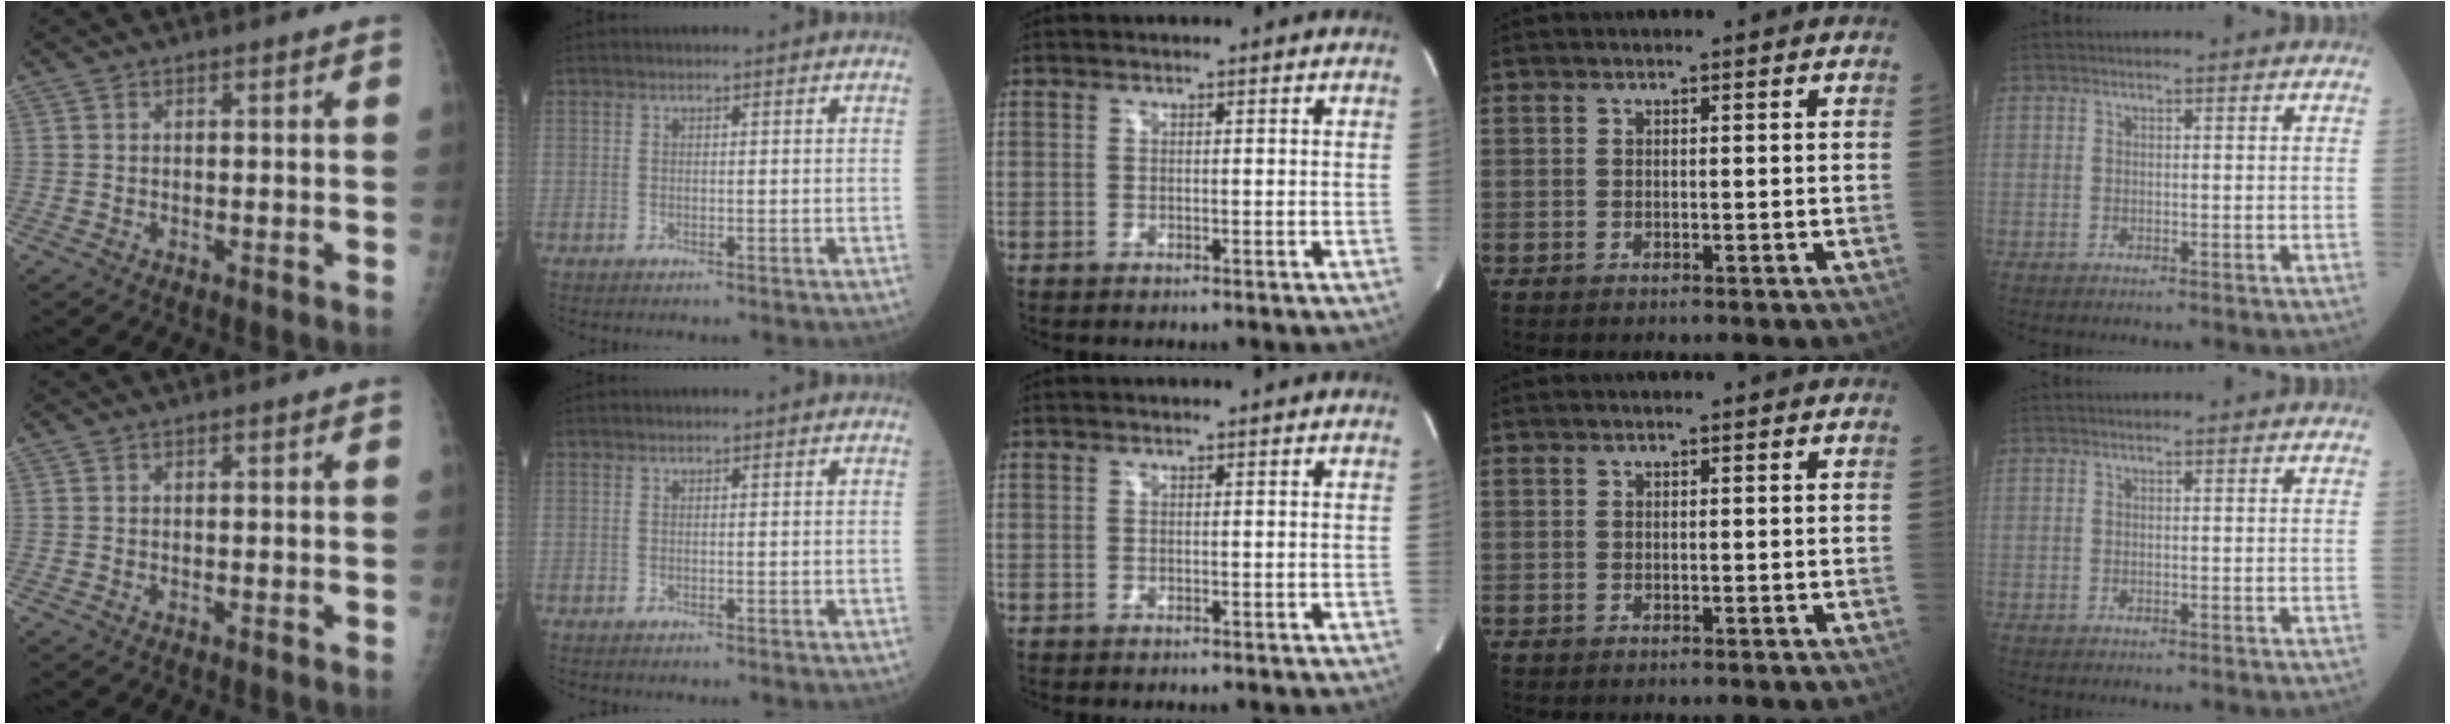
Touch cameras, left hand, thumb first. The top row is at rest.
{}